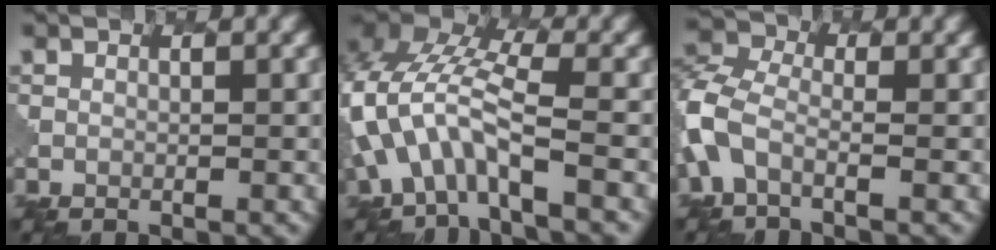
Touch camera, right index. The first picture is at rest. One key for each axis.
{"total": 7.1, "fx": -1.7, "fy": 3.5, "fz": 5.9, "tx": -0.127, "ty": 0.016, "tz": -0.042}
{"total": 4.6, "fx": -2.0, "fy": 2.5, "fz": 3.3, "tx": -0.086, "ty": 0.001, "tz": -0.056}